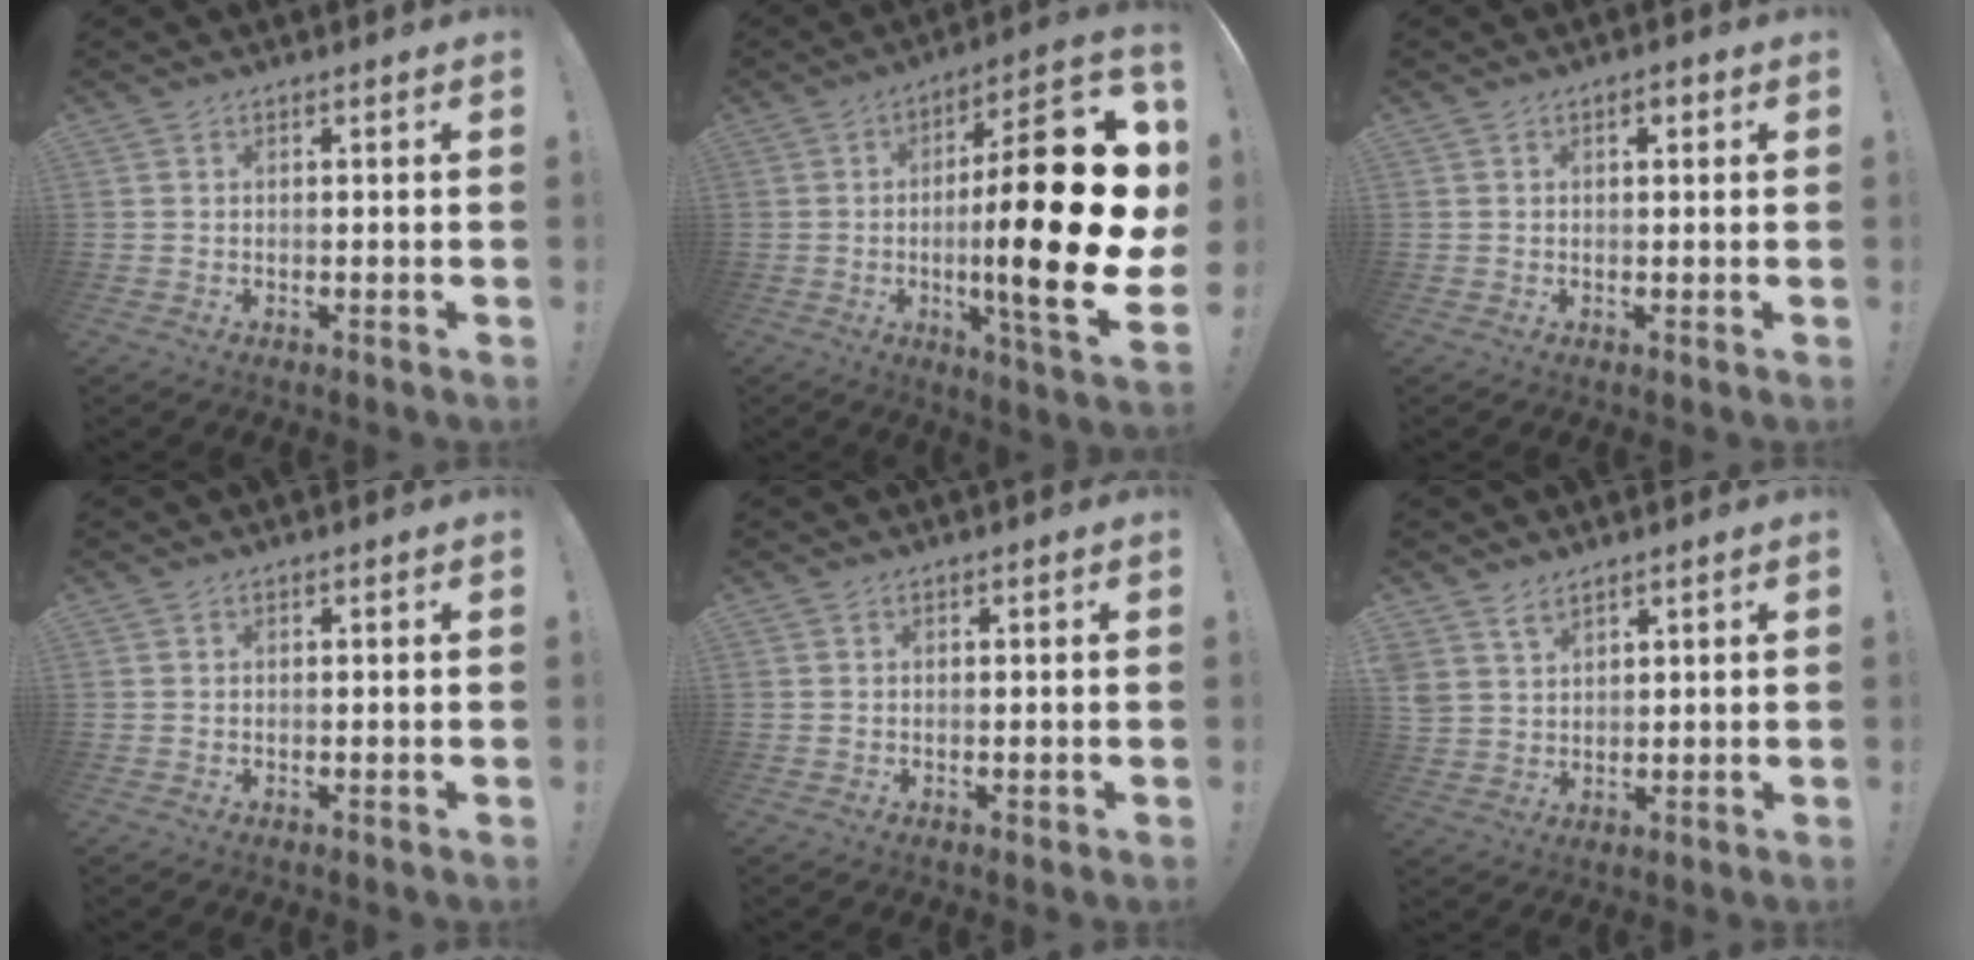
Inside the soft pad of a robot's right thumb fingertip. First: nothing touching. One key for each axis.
{"total": 29.2, "fx": -1.9, "fy": 6.7, "fz": 28.3, "tx": -0.448, "ty": 0.014, "tz": -0.030}
{"total": 1.7, "fx": 0.5, "fy": 1.0, "fz": 1.3, "tx": -0.016, "ty": 0.001, "tz": 0.006}
{"total": 0.0}
{"total": 0.6, "fx": 0.2, "fy": 0.5, "fz": 0.2, "tx": -0.001, "ty": 0.001, "tz": 0.003}
{"total": 4.5, "fx": 3.5, "fy": 2.6, "fz": 1.3, "tx": -0.021, "ty": -0.022, "tz": 0.067}